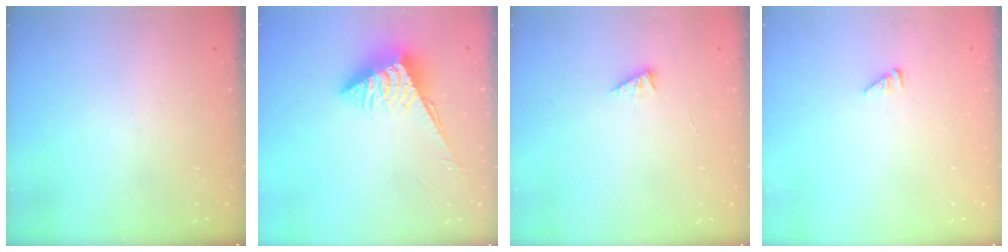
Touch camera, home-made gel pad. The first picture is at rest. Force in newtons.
{"total": 6.7, "press": 6.6, "slide": 0.4}
{"total": 1.9, "press": 1.8, "slide": 0.4}
{"total": 1.7, "press": 1.7, "slide": 0.3}